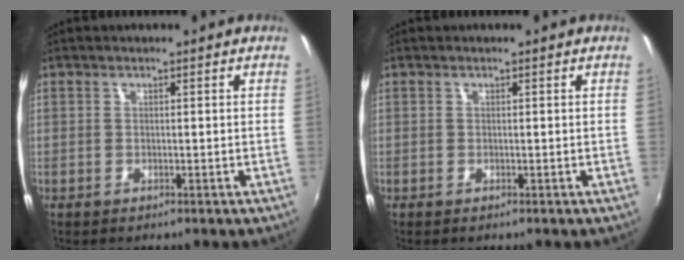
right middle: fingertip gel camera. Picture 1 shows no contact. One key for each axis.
{"total": 0.0}